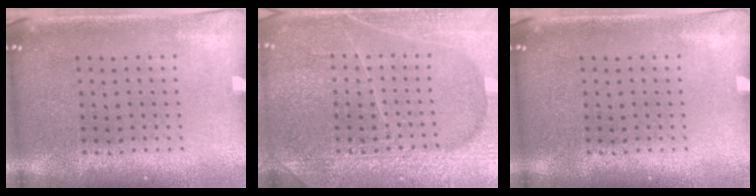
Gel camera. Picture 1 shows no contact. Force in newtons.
{"total": 6.5, "press": 6.5, "slide": 0.7}
{"total": 0.0}